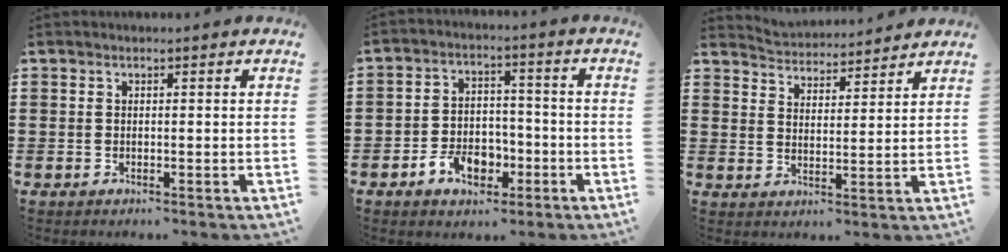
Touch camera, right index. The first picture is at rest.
{"total": 6.5, "force": [-3.0, 4.4, 3.8], "torque": [-0.076, 0.014, -0.056]}
{"total": 3.5, "force": [3.5, 0.1, -0.8], "torque": [-0.001, -0.024, 0.061]}